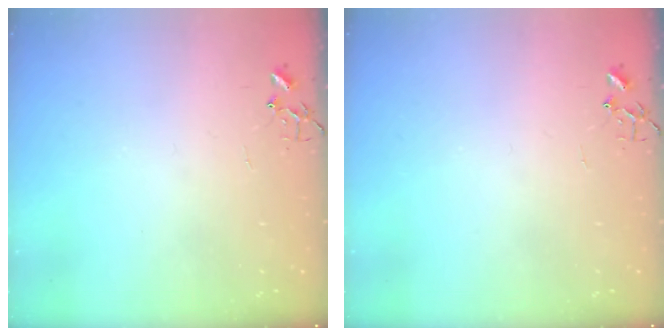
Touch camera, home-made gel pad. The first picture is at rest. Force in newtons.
{"total": 0.0}